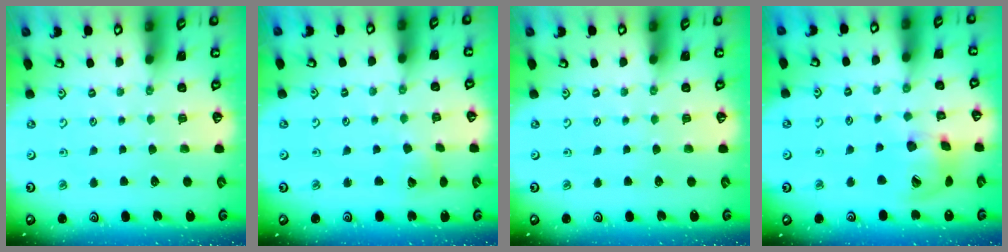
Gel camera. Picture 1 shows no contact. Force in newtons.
{"total": 3.0, "press": 3.0, "slide": 0.2}
{"total": 0.0}
{"total": 16.9, "press": 16.8, "slide": 2.5}